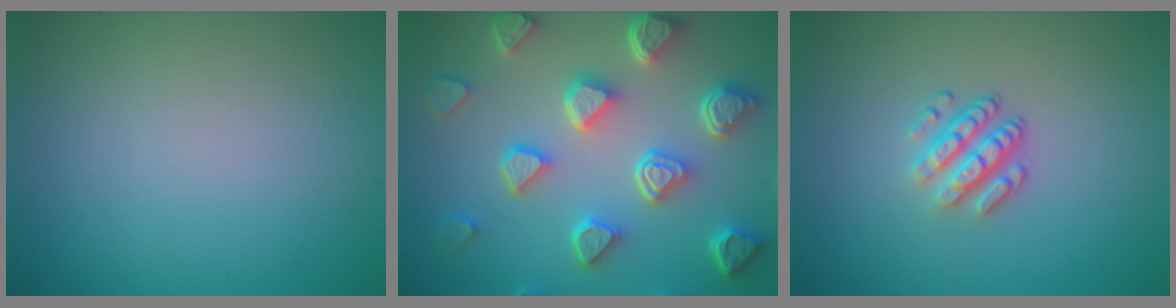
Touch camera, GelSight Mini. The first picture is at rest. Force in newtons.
{"total": 7.6, "press": 5.9, "slide": 4.9}
{"total": 3.4, "press": 2.4, "slide": 2.4}